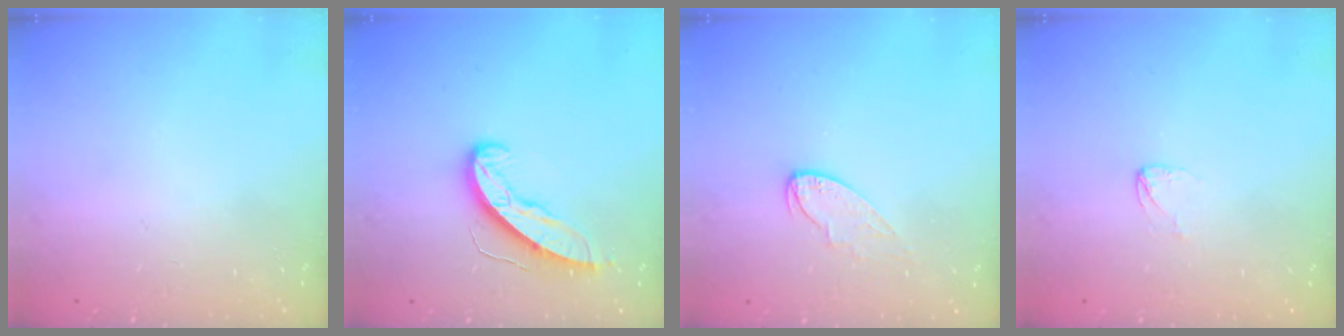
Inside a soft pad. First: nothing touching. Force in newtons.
{"total": 9.3, "press": 9.2, "slide": 0.7}
{"total": 5.6, "press": 5.6, "slide": 0.1}
{"total": 3.0, "press": 3.0, "slide": 0.1}